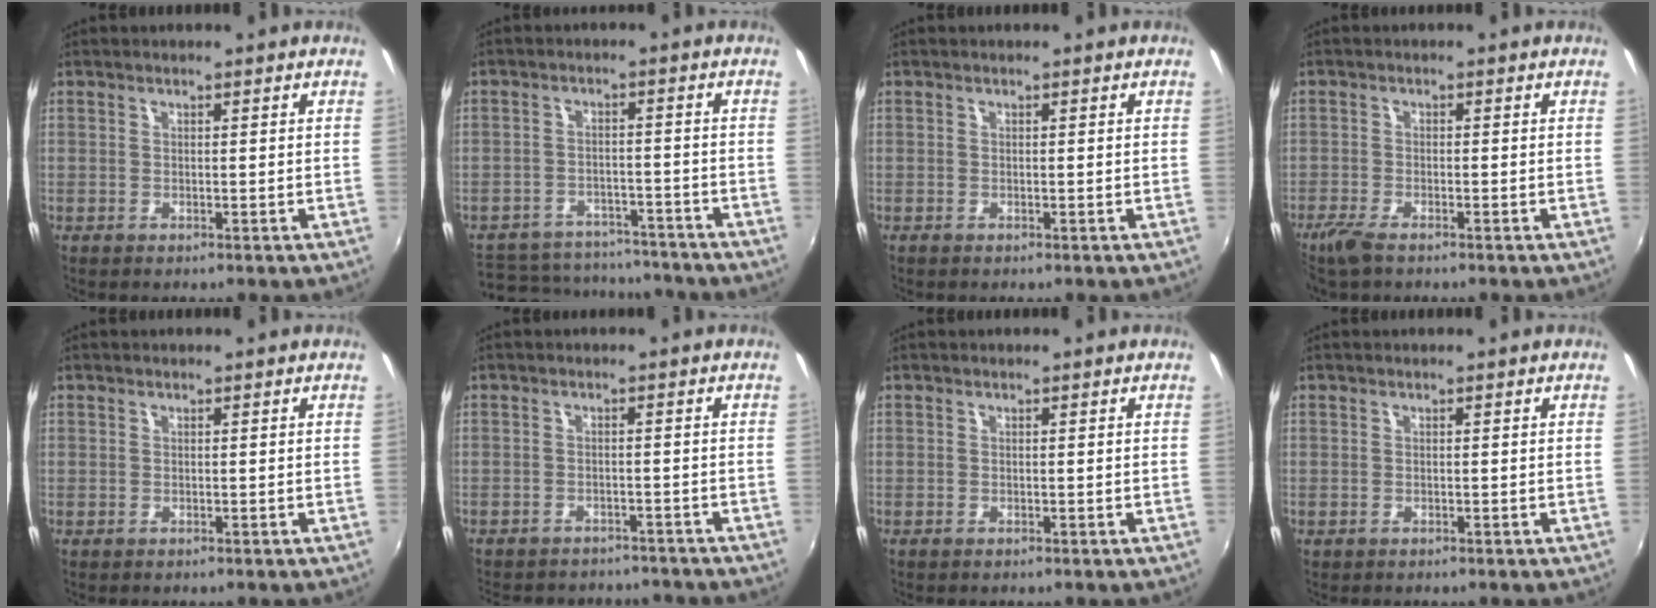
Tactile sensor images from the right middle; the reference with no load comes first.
{"total": 15.4, "force": [-12.8, 6.9, 5.0], "torque": [-0.128, 0.019, -0.166]}
{"total": 0.0}
{"total": 4.1, "force": [-3.1, 1.1, 2.4], "torque": [-0.068, -0.011, -0.064]}
{"total": 0.0}
{"total": 11.9, "force": [-10.6, 4.0, 3.7], "torque": [-0.089, -0.009, -0.139]}
{"total": 0.0}
{"total": 0.0}